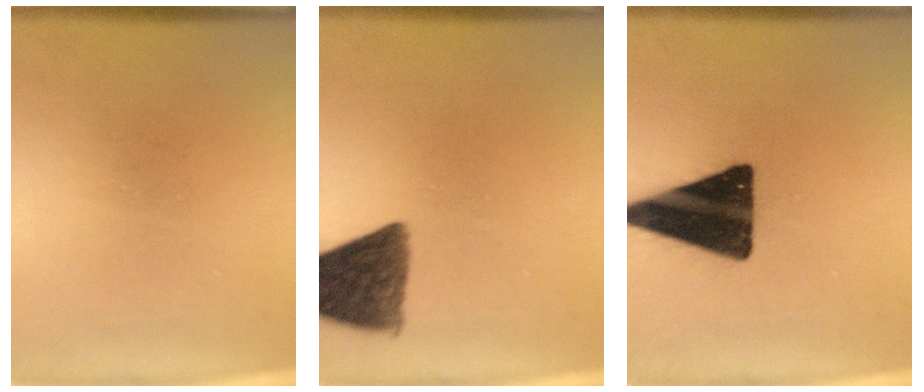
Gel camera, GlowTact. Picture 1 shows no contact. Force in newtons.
{"total": 10.8}
{"total": 18.4}